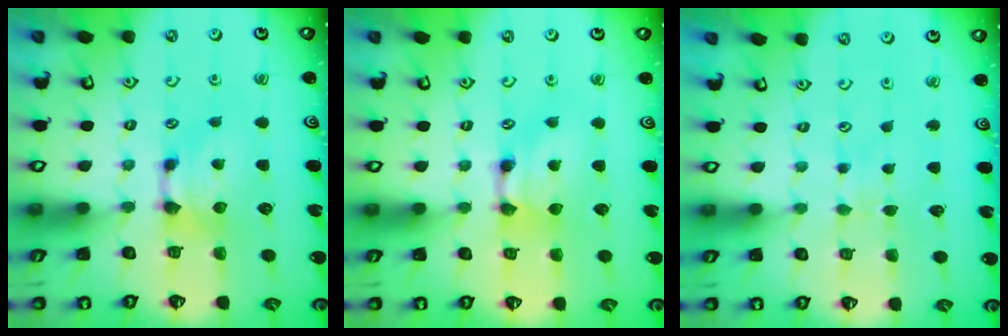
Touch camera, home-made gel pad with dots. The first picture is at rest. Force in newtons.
{"total": 1.6, "press": 1.6, "slide": 0.1}
{"total": 2.9, "press": 2.9, "slide": 0.4}